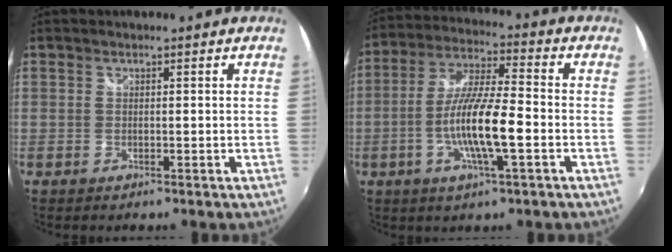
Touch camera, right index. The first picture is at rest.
{"total": 12.4, "force": [-3.5, 1.9, 11.8], "torque": [-0.233, -0.004, -0.068]}